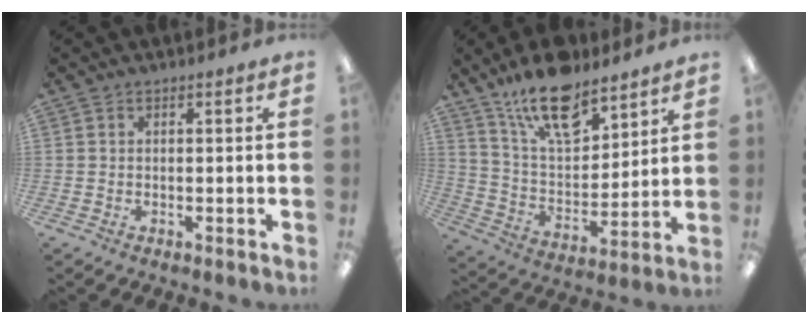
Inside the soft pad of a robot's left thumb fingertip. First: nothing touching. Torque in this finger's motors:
{"motor_torque": [0.76, 0.76, 1.41, -1.37, 0.15]}